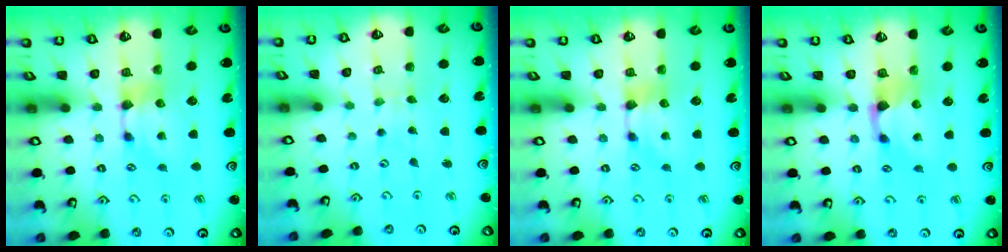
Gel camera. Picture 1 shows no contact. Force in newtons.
{"total": 5.1, "press": 5.1, "slide": 0.2}
{"total": 0.0}
{"total": 1.3, "press": 0.4, "slide": 1.3}